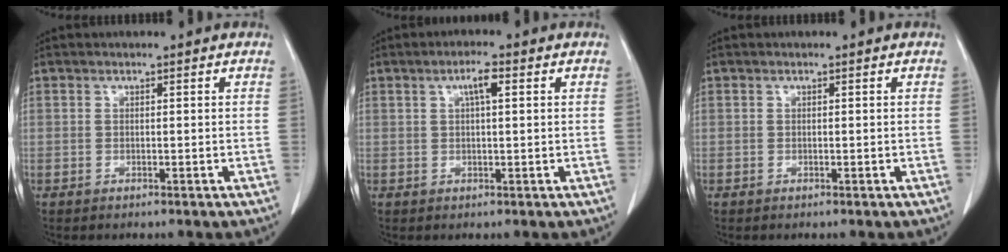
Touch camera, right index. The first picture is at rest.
{"total": 3.0, "force": [1.1, 0.5, 2.8], "torque": [-0.050, 0.006, 0.017]}
{"total": 0.0}